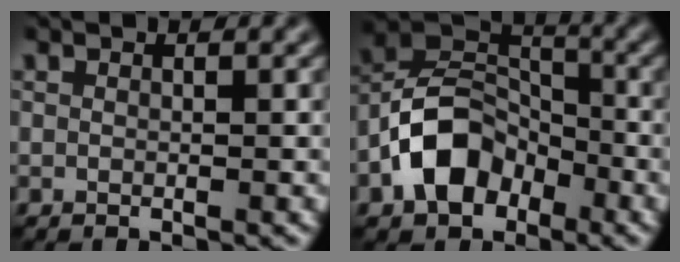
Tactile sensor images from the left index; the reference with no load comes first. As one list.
[{"total": 7.1, "force": [-3.3, 4.9, 4.0], "torque": [-0.068, 0.009, -0.074]}]